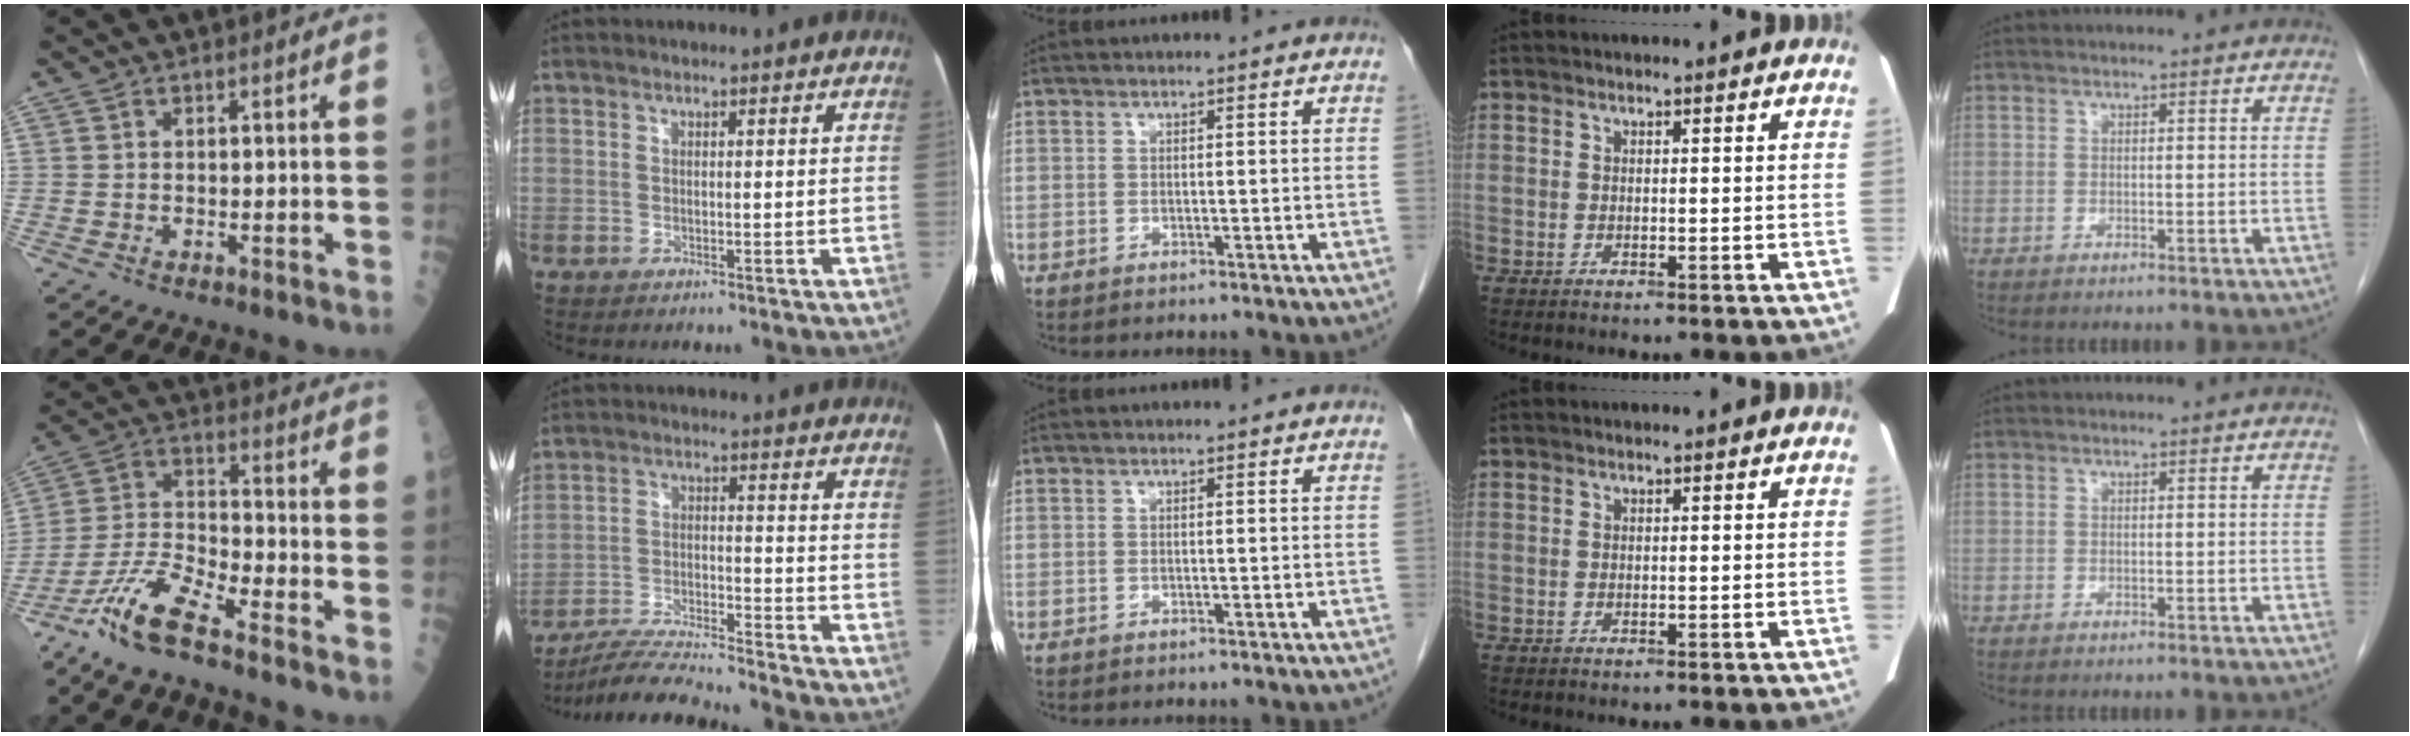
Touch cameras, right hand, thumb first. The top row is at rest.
{"thumb": {"total": 12.1, "force": [-8.5, 1.8, 8.4], "torque": [-0.195, 0.038, -0.172]}, "index": {"total": 10.5, "force": [-10.2, -0.7, 2.3], "torque": [-0.043, 0.004, -0.185]}}